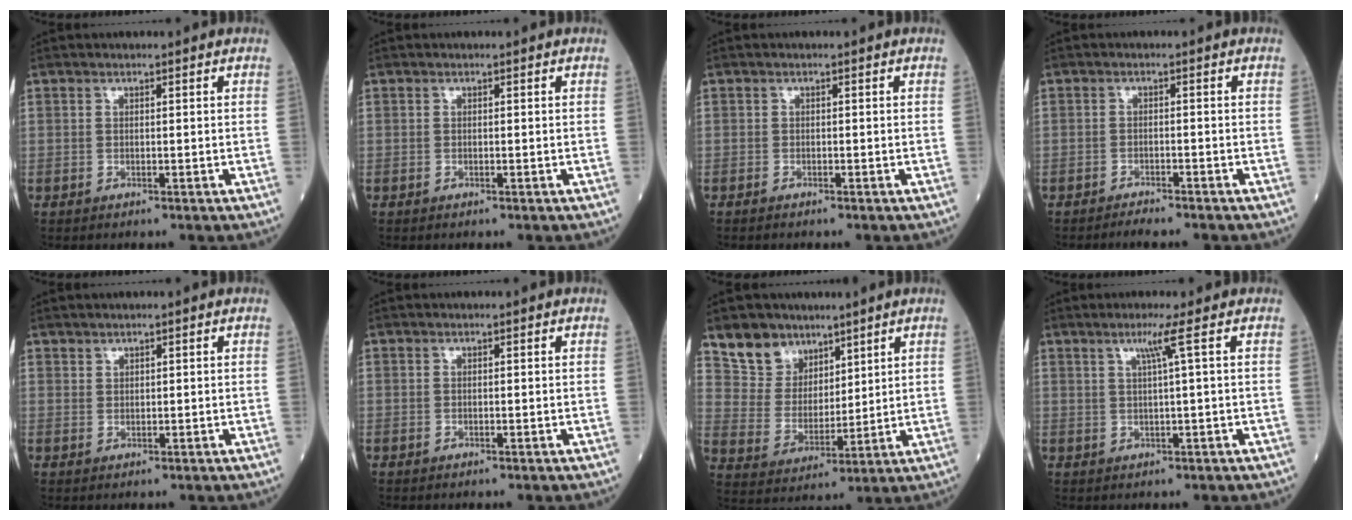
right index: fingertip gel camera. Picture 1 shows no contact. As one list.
[{"total": 0.0}, {"total": 1.4, "force": [-0.9, 0.8, 0.7], "torque": [-0.027, -0.004, -0.013]}, {"total": 3.9, "force": [-3.6, 0.7, 1.4], "torque": [-0.027, -0.005, -0.054]}, {"total": 1.0, "force": [0.6, 0.8, 0.2], "torque": [0.001, 0.004, 0.010]}, {"total": 0.0}, {"total": 10.0, "force": [7.0, 6.8, 1.9], "torque": [-0.050, 0.021, 0.145]}, {"total": 3.1, "force": [1.2, -0.9, 2.8], "torque": [-0.060, -0.002, 0.025]}]